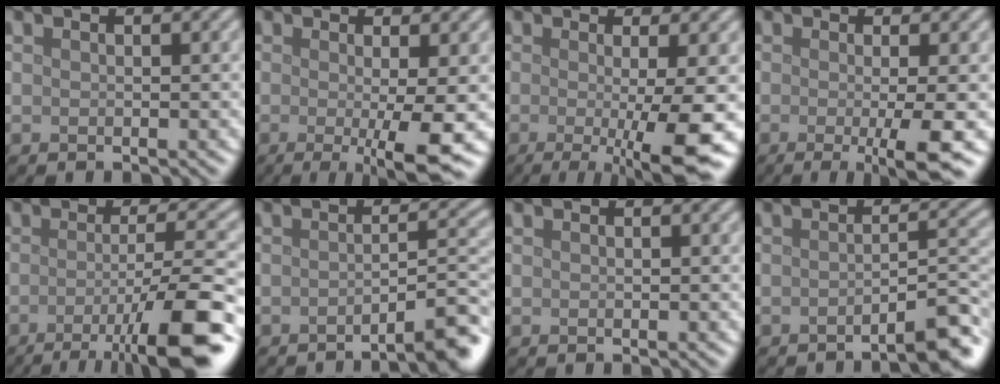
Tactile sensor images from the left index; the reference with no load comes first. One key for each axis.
{"total": 6.3, "fx": -1.1, "fy": 1.1, "fz": 6.1, "tx": -0.092, "ty": -0.014, "tz": -0.016}
{"total": 8.8, "fx": -1.6, "fy": 1.8, "fz": 8.4, "tx": -0.115, "ty": -0.019, "tz": -0.022}
{"total": 5.6, "fx": -1.1, "fy": 1.0, "fz": 5.4, "tx": -0.081, "ty": -0.012, "tz": -0.019}
{"total": 10.8, "fx": -4.4, "fy": 2.3, "fz": 9.6, "tx": -0.126, "ty": -0.001, "tz": -0.074}
{"total": 4.5, "fx": -2.9, "fy": 0.7, "fz": 3.4, "tx": -0.032, "ty": 0.016, "tz": -0.050}
{"total": 0.0}
{"total": 4.2, "fx": -2.7, "fy": 0.6, "fz": 3.2, "tx": -0.036, "ty": 0.015, "tz": -0.047}